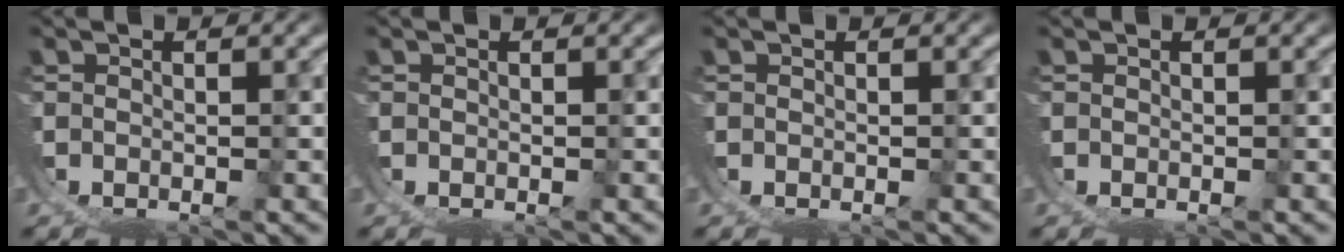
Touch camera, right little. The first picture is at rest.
{"total": 0.0}
{"total": 0.0}
{"total": 0.0}